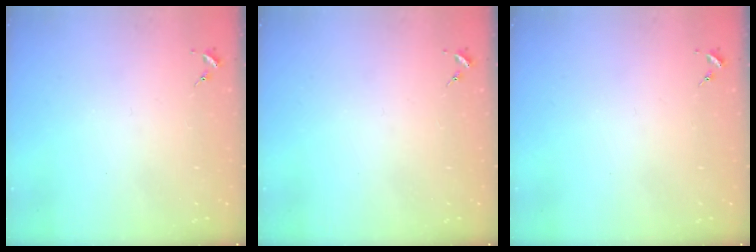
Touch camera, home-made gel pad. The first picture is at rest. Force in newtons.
{"total": 0.0}
{"total": 0.0}